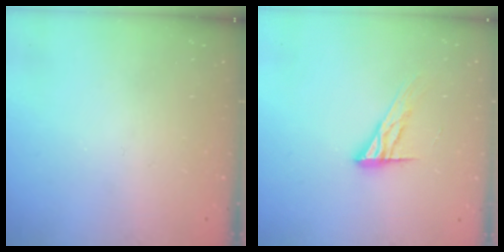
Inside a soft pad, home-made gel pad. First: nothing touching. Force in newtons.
{"total": 11.1, "press": 11.1, "slide": 0.9}